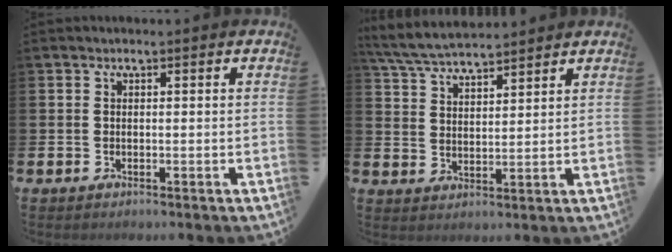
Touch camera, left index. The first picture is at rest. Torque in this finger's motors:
{"motor_torque": [0.93, -1.21, 0.45, 0.07]}